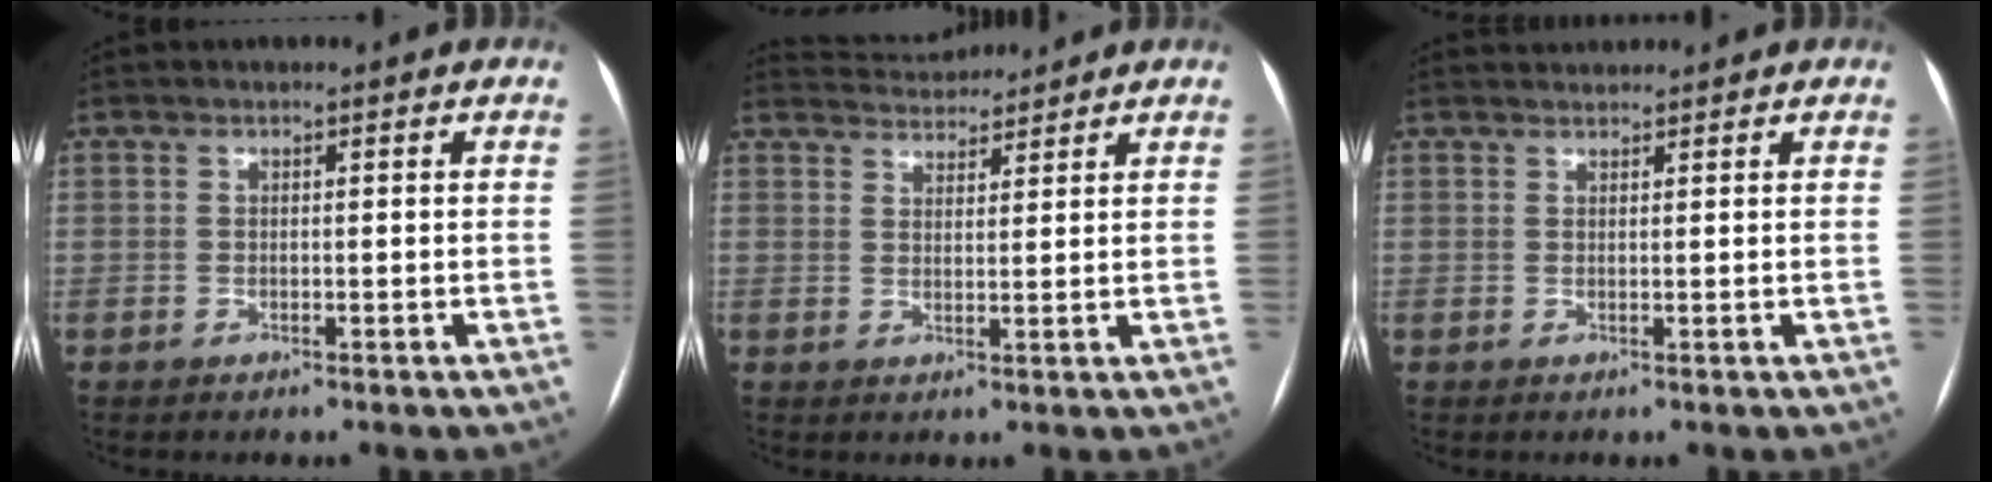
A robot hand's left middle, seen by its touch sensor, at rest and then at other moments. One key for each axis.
{"total": 5.1, "fx": 5.1, "fy": 0.4, "fz": -0.1, "tx": -0.008, "ty": 0.023, "tz": 0.081}
{"total": 1.8, "fx": 1.8, "fy": 0.0, "fz": -0.2, "tx": -0.002, "ty": 0.020, "tz": 0.037}